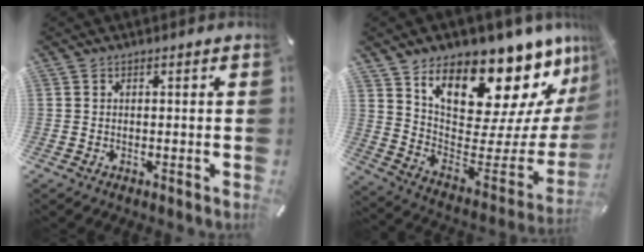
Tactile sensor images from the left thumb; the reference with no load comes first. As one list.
[{"total": 19.7, "force": [15.0, 8.8, 9.3], "torque": [-0.127, -0.126, 0.254]}]